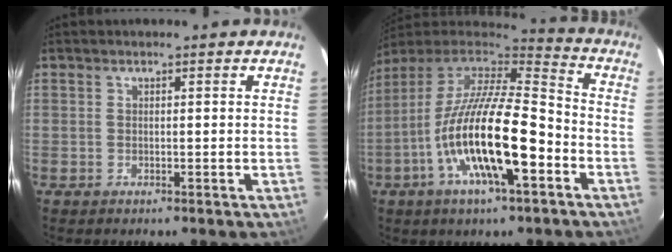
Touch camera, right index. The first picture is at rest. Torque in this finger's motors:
{"motor_torque": [1.67, -0.47, 1.05, 0.21]}